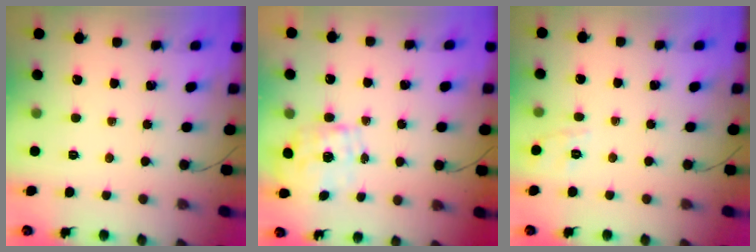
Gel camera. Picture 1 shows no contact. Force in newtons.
{"total": 1.6, "press": 1.4, "slide": 0.7}
{"total": 1.8, "press": 0.3, "slide": 1.8}